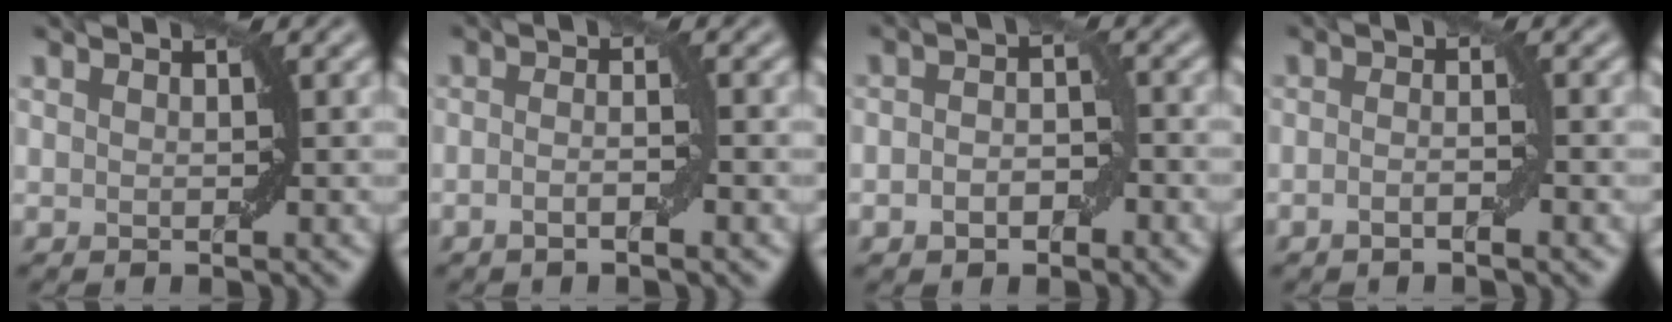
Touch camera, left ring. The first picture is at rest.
{"total": 1.8, "force": [-0.8, 0.2, 1.6], "torque": [-0.029, 0.001, -0.016]}
{"total": 2.9, "force": [-1.1, 1.8, 2.1], "torque": [-0.032, 0.003, -0.022]}
{"total": 1.5, "force": [-0.8, 0.2, 1.3], "torque": [-0.023, 0.002, -0.016]}